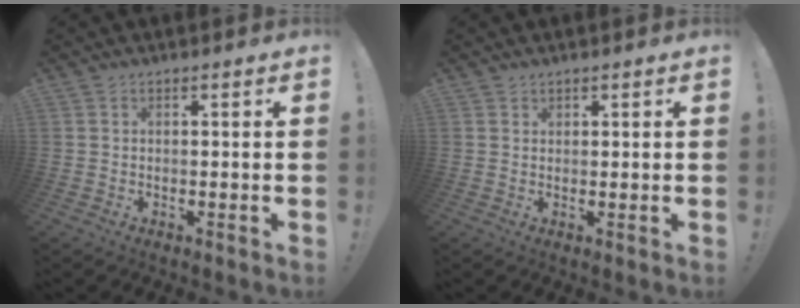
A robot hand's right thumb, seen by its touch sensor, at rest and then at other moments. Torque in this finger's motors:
{"motor_torque": [-0.49, -0.06, -0.01, -0.05, 0.09]}